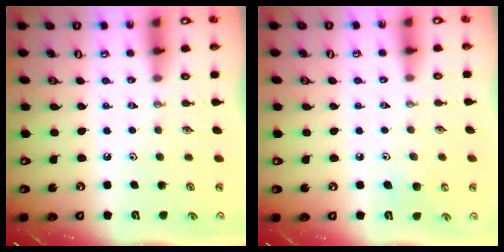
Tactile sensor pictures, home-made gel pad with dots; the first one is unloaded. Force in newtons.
{"total": 6.7, "press": 6.4, "slide": 1.9}